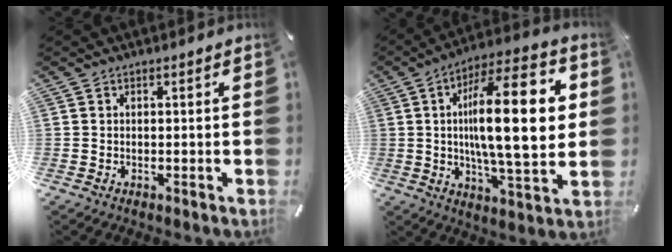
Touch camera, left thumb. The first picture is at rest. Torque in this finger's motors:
{"motor_torque": [2.55, 2.46, 2.77, 0.00, 0.78]}